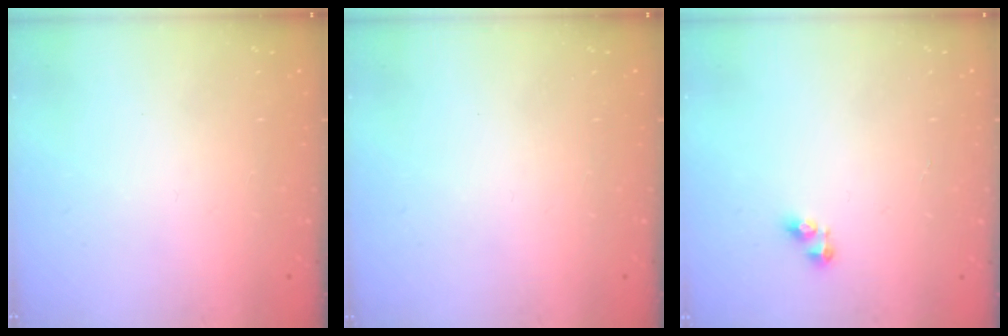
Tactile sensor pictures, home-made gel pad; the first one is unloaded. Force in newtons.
{"total": 0.0}
{"total": 3.8, "press": 3.7, "slide": 0.4}